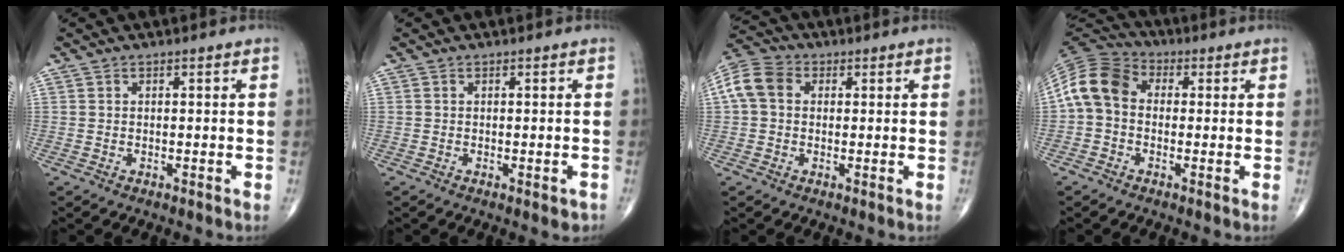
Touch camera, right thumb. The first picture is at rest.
{"total": 1.6, "force": [-0.7, 0.7, 1.3], "torque": [-0.009, -0.002, -0.006]}
{"total": 7.8, "force": [1.3, 6.0, 4.9], "torque": [-0.100, 0.027, 0.016]}
{"total": 10.3, "force": [0.1, 7.9, 6.5], "torque": [-0.117, 0.029, -0.014]}